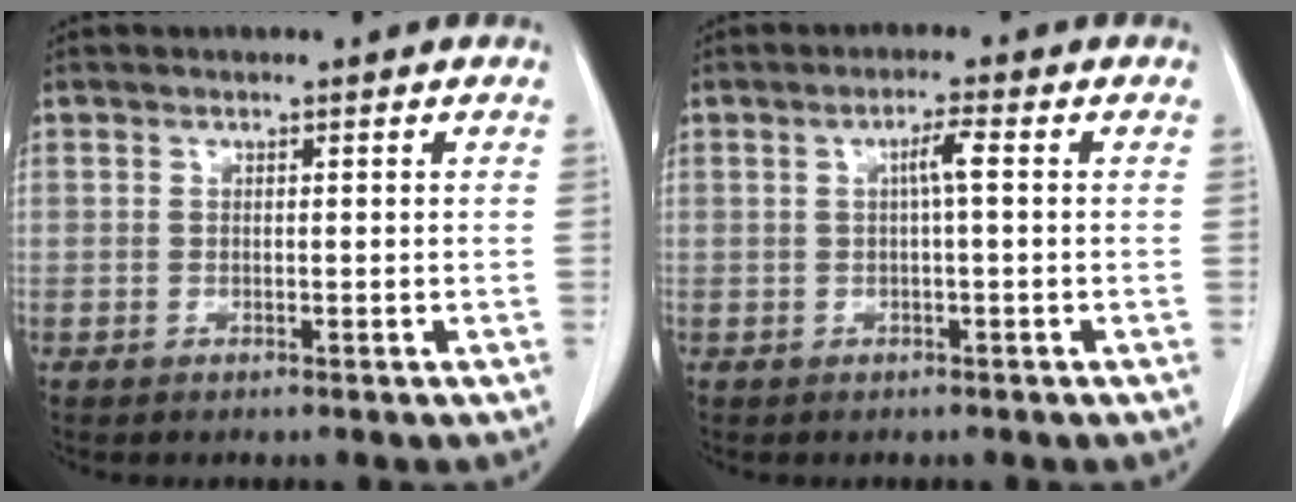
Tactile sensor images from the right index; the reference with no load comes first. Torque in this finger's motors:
{"motor_torque": [0.41, -0.03, 0.23, 0.06]}